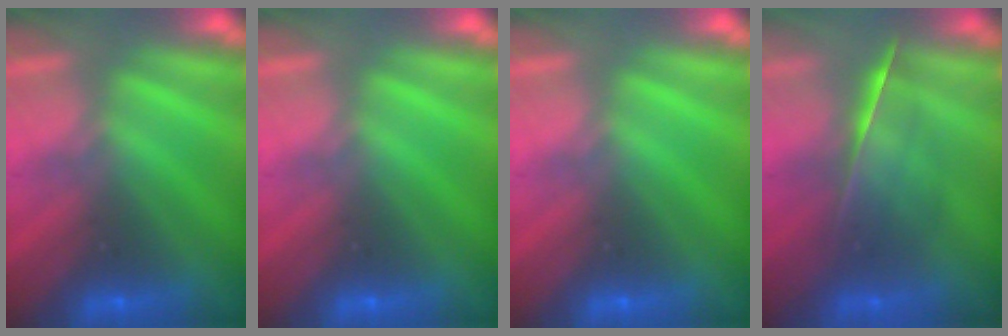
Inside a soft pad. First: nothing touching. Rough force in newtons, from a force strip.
{"total": 0.0}
{"total": 0.0}
{"total": 2.1}